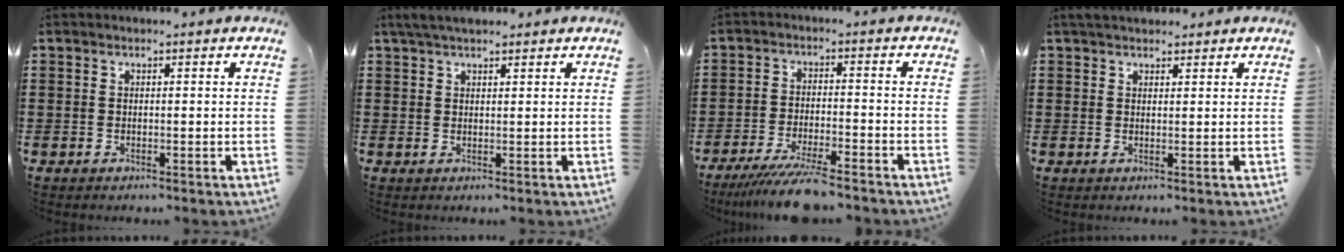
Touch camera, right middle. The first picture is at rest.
{"total": 2.5, "force": [2.1, 0.8, 1.1], "torque": [-0.028, 0.007, 0.039]}
{"total": 7.0, "force": [-6.1, 0.2, 3.4], "torque": [-0.067, -0.012, -0.113]}
{"total": 2.0, "force": [1.8, 0.9, 0.3], "torque": [-0.003, 0.004, 0.033]}